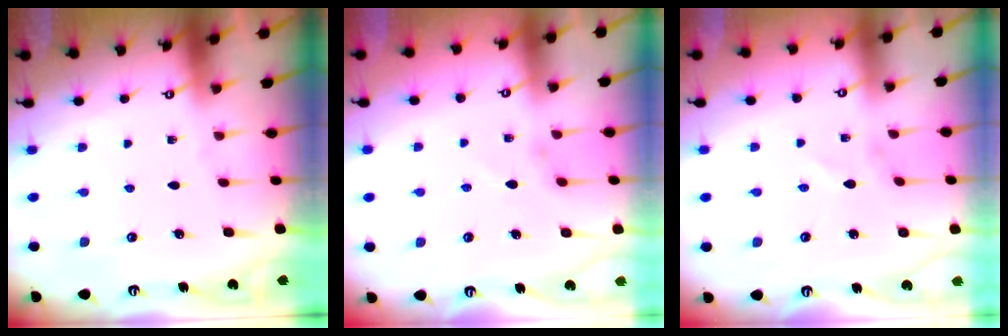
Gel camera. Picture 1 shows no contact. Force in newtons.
{"total": 1.8, "press": 1.8, "slide": 0.4}
{"total": 1.0, "press": 1.0, "slide": 0.0}